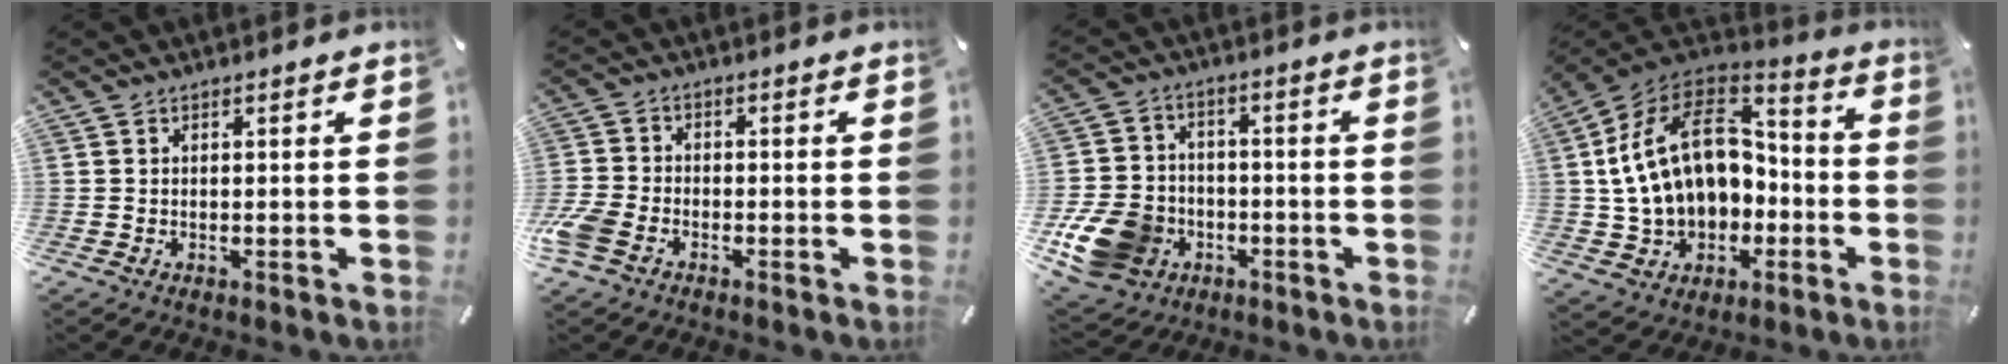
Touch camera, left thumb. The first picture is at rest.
{"total": 6.2, "force": [-3.3, 4.1, 3.2], "torque": [-0.084, 0.009, -0.066]}
{"total": 13.6, "force": [-5.2, 10.9, 6.2], "torque": [-0.127, 0.037, -0.089]}
{"total": 21.5, "force": [1.7, 16.2, 14.1], "torque": [-0.280, 0.004, 0.038]}